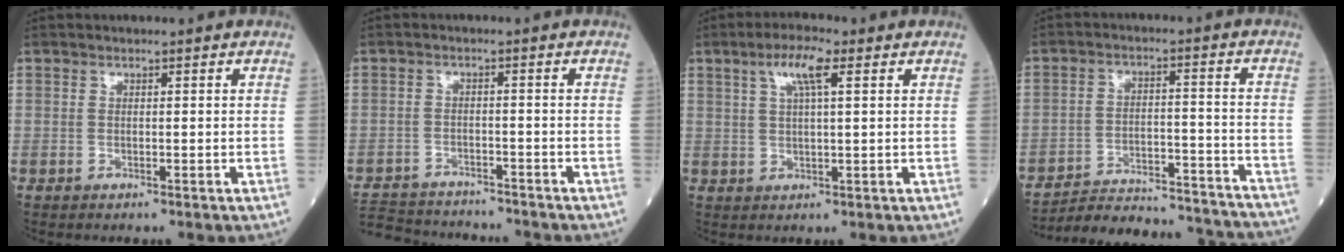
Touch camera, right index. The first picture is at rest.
{"total": 12.0, "force": [-11.4, 2.9, 2.8], "torque": [-0.063, 0.005, -0.169]}
{"total": 5.1, "force": [2.4, 0.7, 4.4], "torque": [-0.089, 0.009, 0.044]}
{"total": 22.7, "force": [-21.7, 3.0, 6.0], "torque": [-0.075, -0.004, -0.295]}